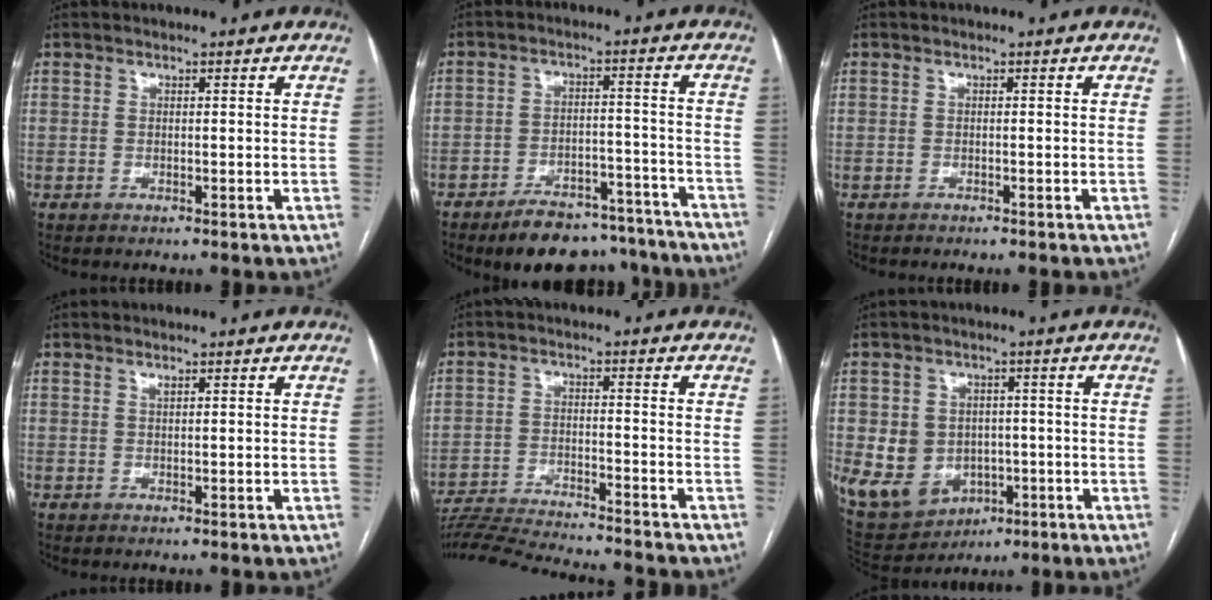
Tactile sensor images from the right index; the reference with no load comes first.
{"total": 14.9, "force": [-13.0, 5.4, 4.9], "torque": [-0.049, 0.029, -0.171]}
{"total": 1.9, "force": [-1.7, 0.0, 0.7], "torque": [-0.011, 0.000, -0.021]}
{"total": 0.6, "force": [0.4, 0.2, 0.4], "torque": [-0.012, -0.001, 0.008]}
{"total": 16.7, "force": [-15.7, -0.1, 5.8], "torque": [-0.104, -0.023, -0.240]}
{"total": 10.5, "force": [-1.8, 9.1, 4.8], "torque": [-0.099, 0.017, -0.005]}